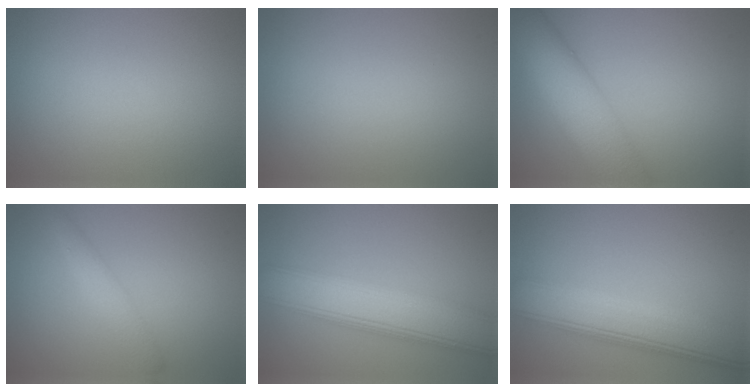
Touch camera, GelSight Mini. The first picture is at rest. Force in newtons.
{"total": 0.0}
{"total": 8.7, "press": 8.7, "slide": 0.6}
{"total": 2.1, "press": 2.1, "slide": 0.0}
{"total": 8.4, "press": 8.4, "slide": 0.9}
{"total": 8.4, "press": 8.4, "slide": 0.6}